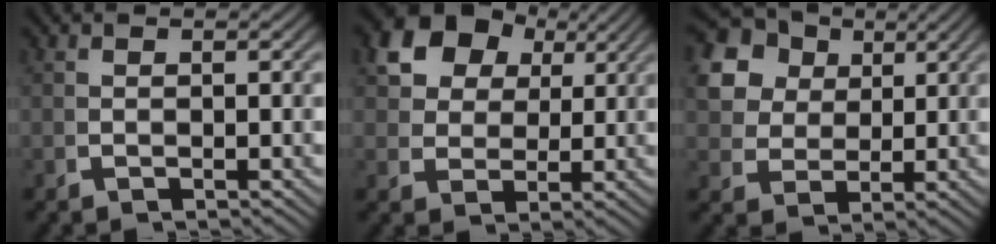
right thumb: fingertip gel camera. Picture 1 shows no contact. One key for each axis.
{"total": 8.9, "fx": 3.9, "fy": 6.4, "fz": 4.8, "tx": -0.122, "ty": -0.017, "tz": 0.083}
{"total": 11.3, "fx": 4.1, "fy": 9.0, "fz": 5.5, "tx": -0.123, "ty": 0.000, "tz": 0.066}